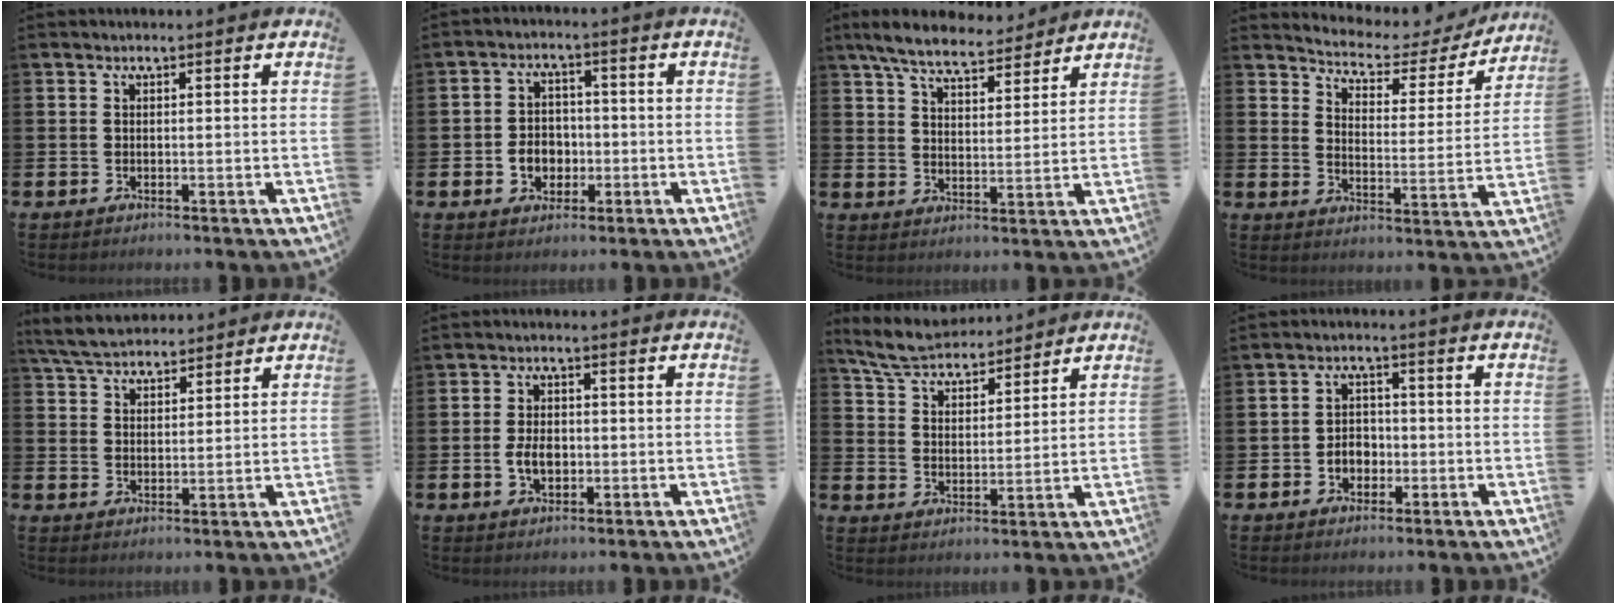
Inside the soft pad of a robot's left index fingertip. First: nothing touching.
{"total": 4.1, "force": [-1.0, 3.5, 1.8], "torque": [-0.024, 0.001, -0.027]}
{"total": 7.3, "force": [6.6, 1.9, 2.4], "torque": [-0.066, -0.027, 0.118]}
{"total": 4.9, "force": [4.6, 1.5, 0.9], "torque": [-0.040, -0.041, 0.070]}
{"total": 5.3, "force": [5.1, 1.2, 1.0], "torque": [-0.044, -0.014, 0.095]}
{"total": 3.6, "force": [-0.5, 2.4, 2.7], "torque": [-0.042, 0.002, -0.012]}
{"total": 6.4, "force": [6.1, 1.3, 1.4], "torque": [-0.058, -0.024, 0.112]}
{"total": 3.1, "force": [-1.1, 2.5, 1.4], "torque": [-0.022, 0.003, -0.027]}